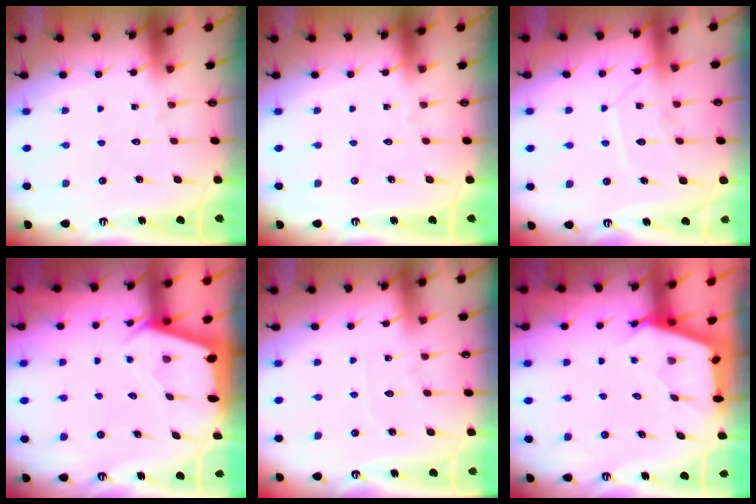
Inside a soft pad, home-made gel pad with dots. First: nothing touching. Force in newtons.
{"total": 0.0}
{"total": 10.6, "press": 10.6, "slide": 0.9}
{"total": 2.4, "press": 2.3, "slide": 0.3}
{"total": 3.0, "press": 2.9, "slide": 0.4}
{"total": 2.7, "press": 2.7, "slide": 0.3}